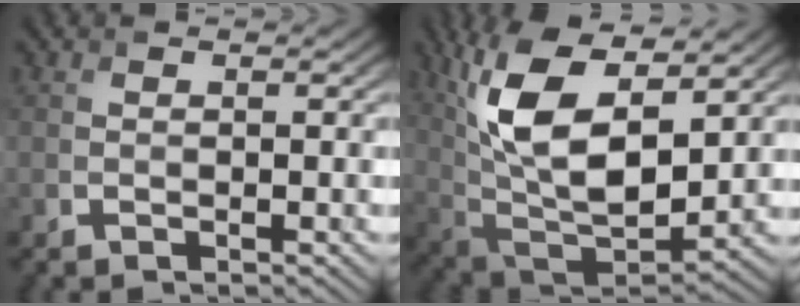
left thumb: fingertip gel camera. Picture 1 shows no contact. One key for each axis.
{"total": 15.5, "fx": 5.7, "fy": 7.2, "fz": 12.6, "tx": -0.272, "ty": 0.004, "tz": 0.111}